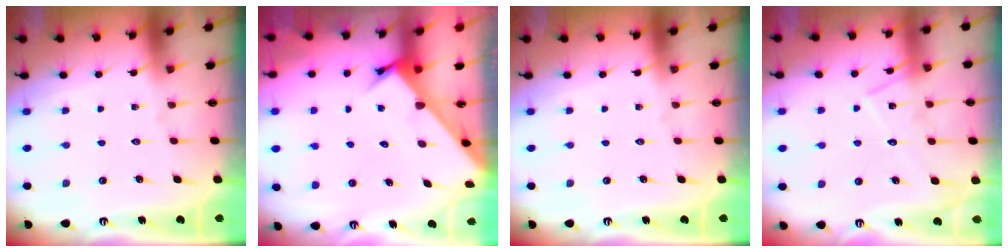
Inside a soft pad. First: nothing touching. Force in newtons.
{"total": 3.5, "press": 3.5, "slide": 0.2}
{"total": 0.0}
{"total": 11.9, "press": 11.9, "slide": 0.7}